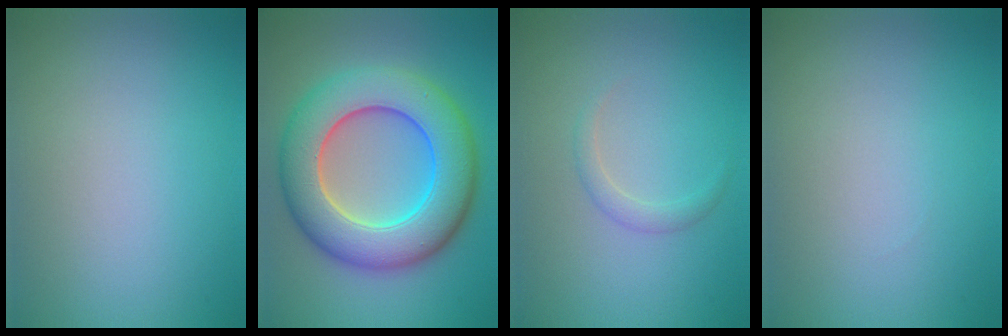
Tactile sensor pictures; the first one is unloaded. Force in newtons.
{"total": 10.8, "press": 10.8, "slide": 0.6}
{"total": 0.7, "press": 0.7, "slide": 0.1}
{"total": 0.0}